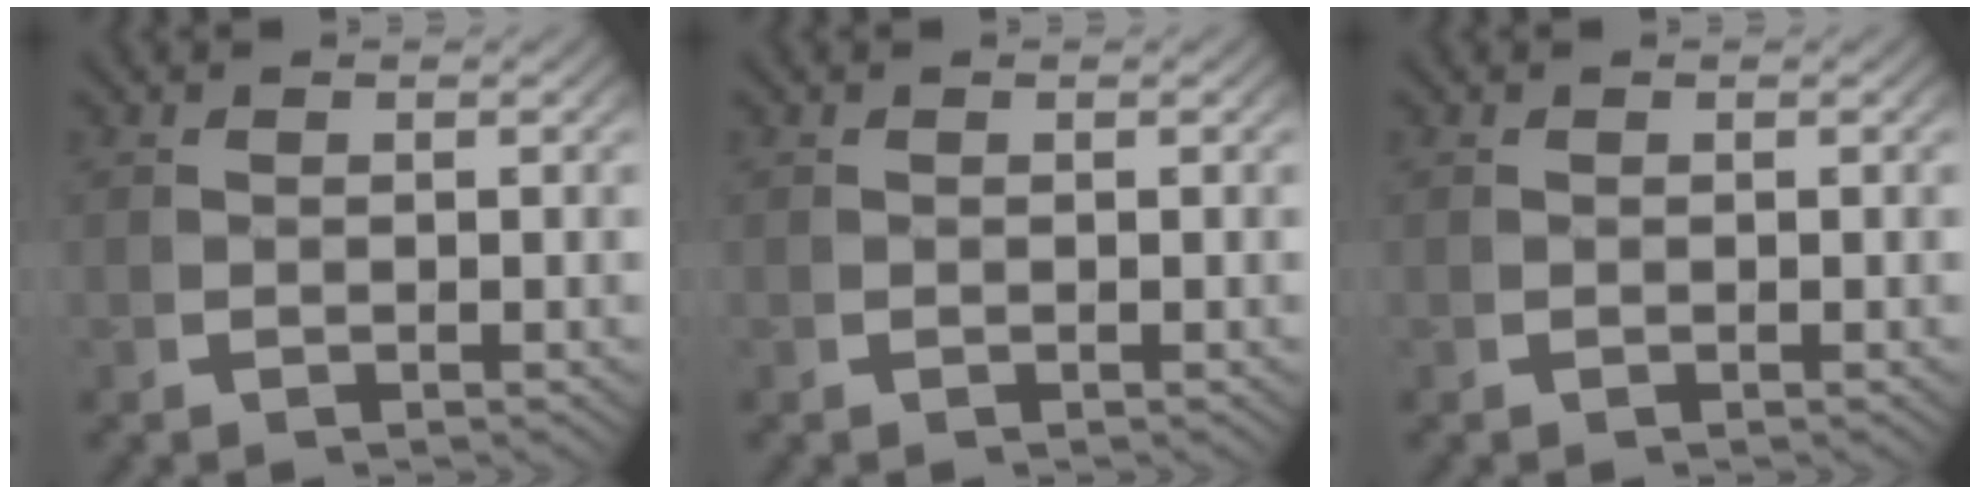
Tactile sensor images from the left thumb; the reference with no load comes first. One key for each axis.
{"total": 0.6, "fx": 0.3, "fy": -0.5, "fz": -0.2, "tx": 0.007, "ty": -0.002, "tz": 0.006}
{"total": 0.0}